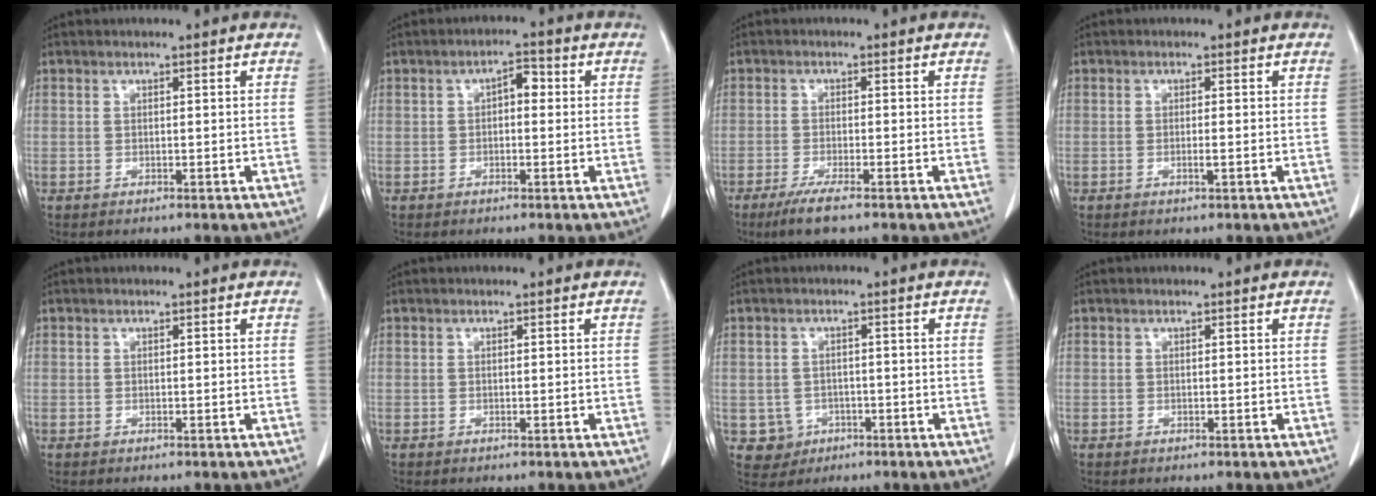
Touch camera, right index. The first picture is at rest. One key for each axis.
{"total": 3.0, "fx": 0.3, "fy": 1.5, "fz": 2.6, "tx": -0.036, "ty": 0.014, "tz": 0.001}
{"total": 4.9, "fx": -3.4, "fy": 0.4, "fz": 3.6, "tx": -0.069, "ty": -0.014, "tz": -0.060}
{"total": 1.1, "fx": -0.4, "fy": -0.1, "fz": 1.1, "tx": -0.022, "ty": -0.003, "tz": -0.007}
{"total": 0.0}
{"total": 0.0}
{"total": 3.9, "fx": -1.2, "fy": 3.7, "fz": 0.2, "tx": 0.002, "ty": 0.011, "tz": -0.011}
{"total": 0.0}